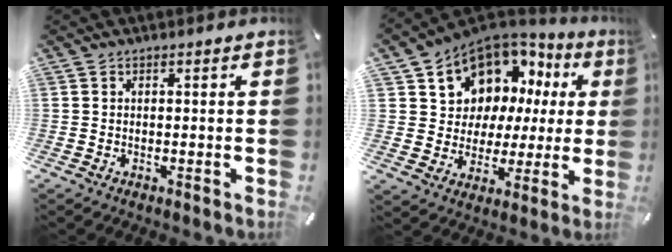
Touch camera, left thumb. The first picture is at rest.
{"total": 11.2, "force": [6.8, 8.7, 1.9], "torque": [-0.055, -0.066, 0.133]}